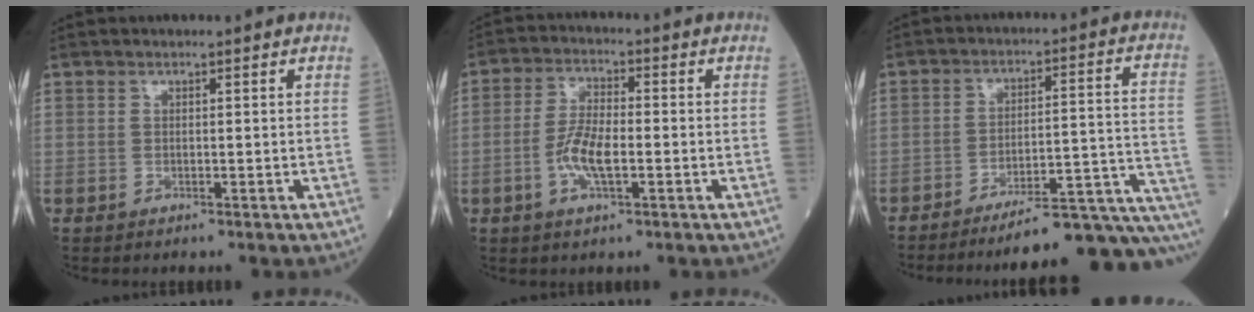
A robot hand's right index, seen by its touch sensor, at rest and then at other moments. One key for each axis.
{"total": 6.4, "fx": -1.7, "fy": 1.9, "fz": 5.9, "tx": -0.125, "ty": 0.002, "tz": -0.035}
{"total": 20.3, "fx": -17.9, "fy": -0.1, "fz": 9.6, "tx": -0.052, "ty": 0.023, "tz": -0.244}